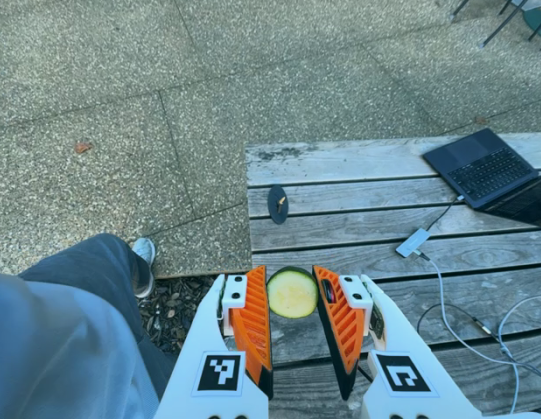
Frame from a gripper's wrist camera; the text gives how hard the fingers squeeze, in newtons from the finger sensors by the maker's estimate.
{"total": 7.6, "left": 7.0, "right": 8.1}